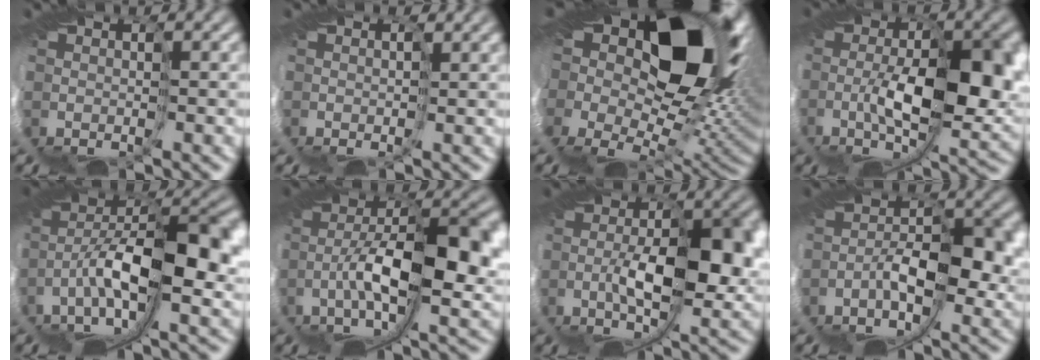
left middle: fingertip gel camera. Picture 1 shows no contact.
{"total": 0.6, "force": [0.4, 0.0, 0.4], "torque": [-0.019, 0.006, -0.001]}
{"total": 15.8, "force": [6.2, 7.9, 12.2], "torque": [-0.227, 0.003, 0.136]}
{"total": 7.3, "force": [0.0, 2.7, 6.8], "torque": [-0.147, -0.008, -0.003]}
{"total": 8.6, "force": [0.4, 3.4, 7.8], "torque": [-0.160, 0.010, 0.000]}
{"total": 7.8, "force": [0.1, 3.1, 7.2], "torque": [-0.144, 0.001, -0.007]}
{"total": 6.2, "force": [-0.1, 2.1, 5.8], "torque": [-0.128, -0.009, -0.006]}
{"total": 5.3, "force": [-1.0, 2.1, 4.8], "torque": [-0.111, -0.005, -0.020]}